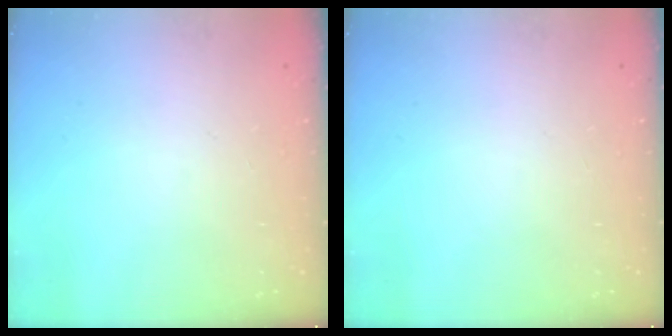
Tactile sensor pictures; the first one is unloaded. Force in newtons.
{"total": 0.0}